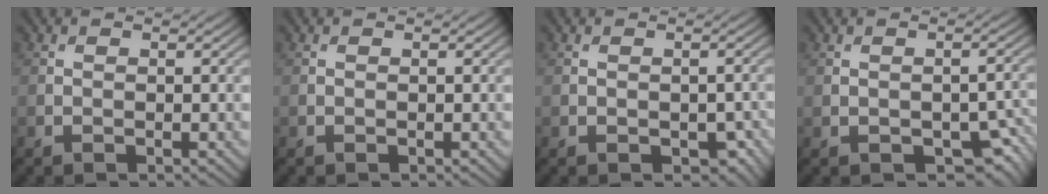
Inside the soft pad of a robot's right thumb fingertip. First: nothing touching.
{"total": 0.0}
{"total": 3.2, "force": [-1.1, 2.0, 2.1], "torque": [-0.027, -0.016, -0.008]}
{"total": 5.0, "force": [-1.8, 2.7, 3.8], "torque": [-0.056, -0.014, -0.016]}